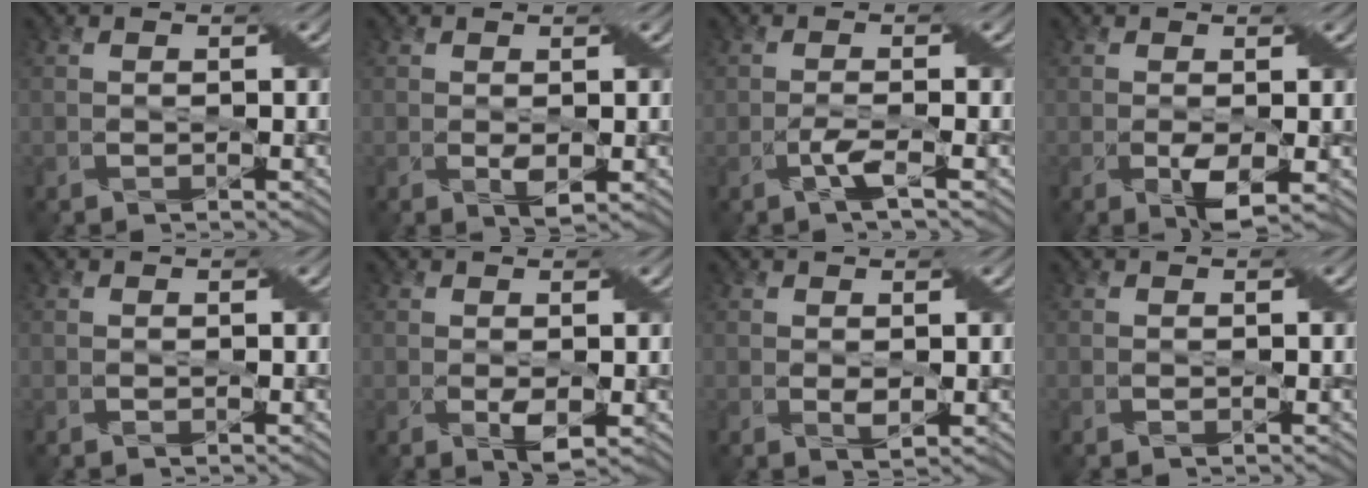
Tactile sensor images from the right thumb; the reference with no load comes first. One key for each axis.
{"total": 1.5, "fx": 0.0, "fy": 0.7, "fz": 1.3, "tx": -0.029, "ty": -0.004, "tz": 0.005}
{"total": 2.0, "fx": -0.9, "fy": 0.1, "fz": 1.8, "tx": -0.040, "ty": 0.008, "tz": -0.022}
{"total": 2.7, "fx": -0.5, "fy": 1.2, "fz": 2.4, "tx": -0.051, "ty": -0.011, "tz": -0.005}
{"total": 0.0}
{"total": 1.9, "fx": -0.1, "fy": 0.8, "fz": 1.6, "tx": -0.034, "ty": -0.006, "tz": 0.003}
{"total": 1.1, "fx": 0.2, "fy": 0.5, "fz": 1.0, "tx": -0.022, "ty": -0.002, "tz": 0.009}
{"total": 0.0}